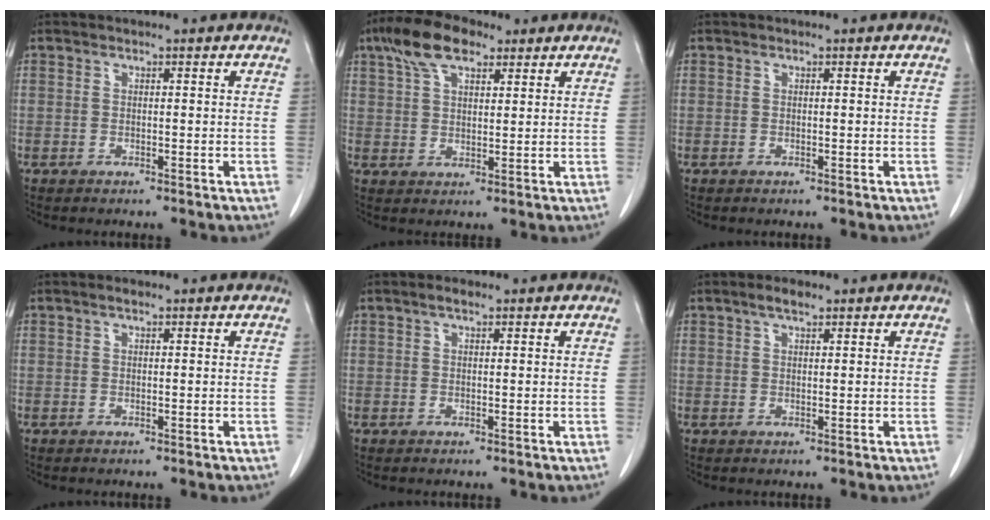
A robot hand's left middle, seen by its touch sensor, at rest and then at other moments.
{"total": 8.2, "force": [5.1, 3.6, 5.4], "torque": [-0.107, 0.026, 0.095]}
{"total": 0.0}
{"total": 0.8, "force": [0.6, 0.2, 0.5], "torque": [-0.012, 0.002, 0.010]}
{"total": 1.6, "force": [1.1, 0.5, 1.0], "torque": [-0.021, 0.006, 0.019]}
{"total": 2.2, "force": [1.6, 0.6, 1.4], "torque": [-0.030, 0.005, 0.029]}